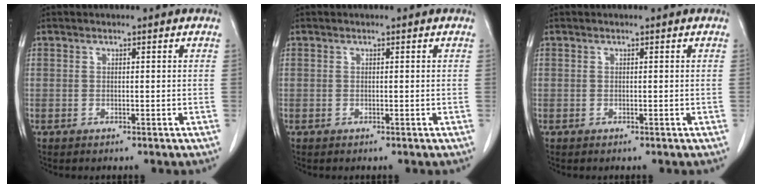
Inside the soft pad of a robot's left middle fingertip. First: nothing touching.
{"total": 0.0}
{"total": 0.0}